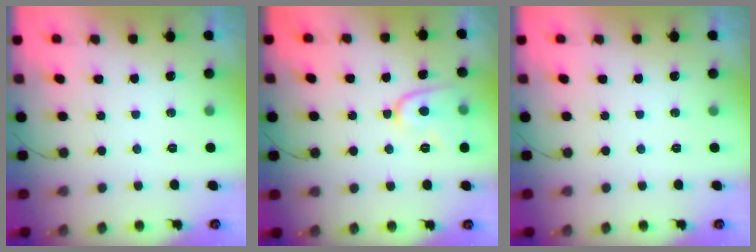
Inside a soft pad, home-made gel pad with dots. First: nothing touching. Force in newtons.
{"total": 9.3, "press": 9.3, "slide": 0.9}
{"total": 0.0}